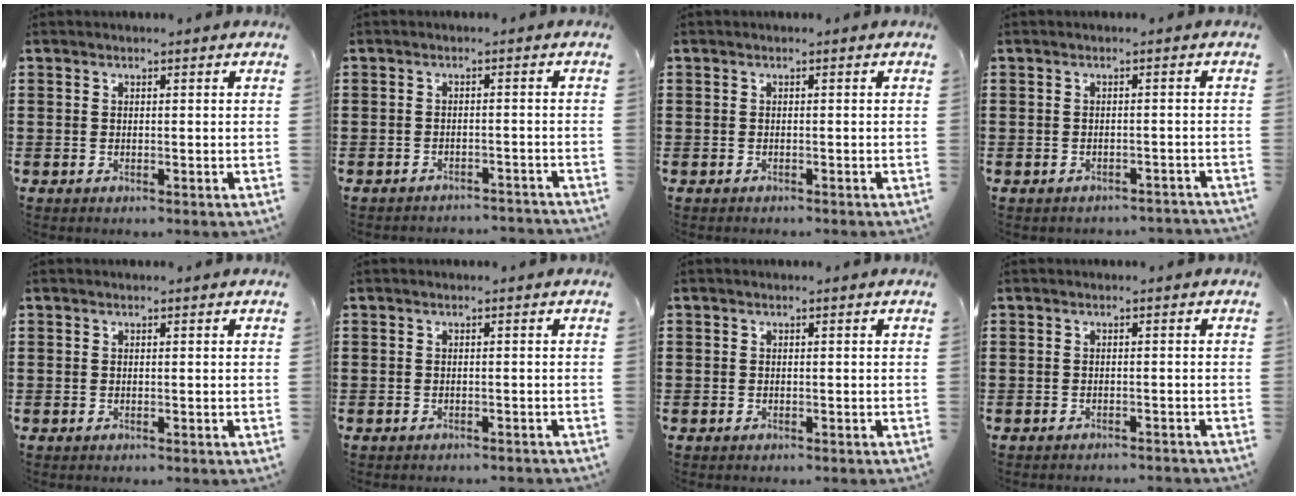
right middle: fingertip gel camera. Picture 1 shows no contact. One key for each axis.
{"total": 2.1, "fx": -2.1, "fy": 0.2, "fz": -0.2, "tx": -0.003, "ty": 0.004, "tz": -0.047}
{"total": 0.6, "fx": -0.5, "fy": 0.3, "fz": -0.2, "tx": 0.003, "ty": 0.005, "tz": -0.012}
{"total": 1.4, "fx": -1.4, "fy": 0.2, "fz": 0.1, "tx": -0.007, "ty": 0.002, "tz": -0.030}
{"total": 0.0}
{"total": 0.9, "fx": -0.9, "fy": 0.1, "fz": 0.0, "tx": -0.002, "ty": 0.001, "tz": -0.019}
{"total": 0.7, "fx": -0.5, "fy": 0.5, "fz": -0.1, "tx": 0.001, "ty": 0.004, "tz": -0.012}
{"total": 1.1, "fx": -1.1, "fy": -0.1, "fz": 0.1, "tx": -0.004, "ty": 0.002, "tz": -0.022}